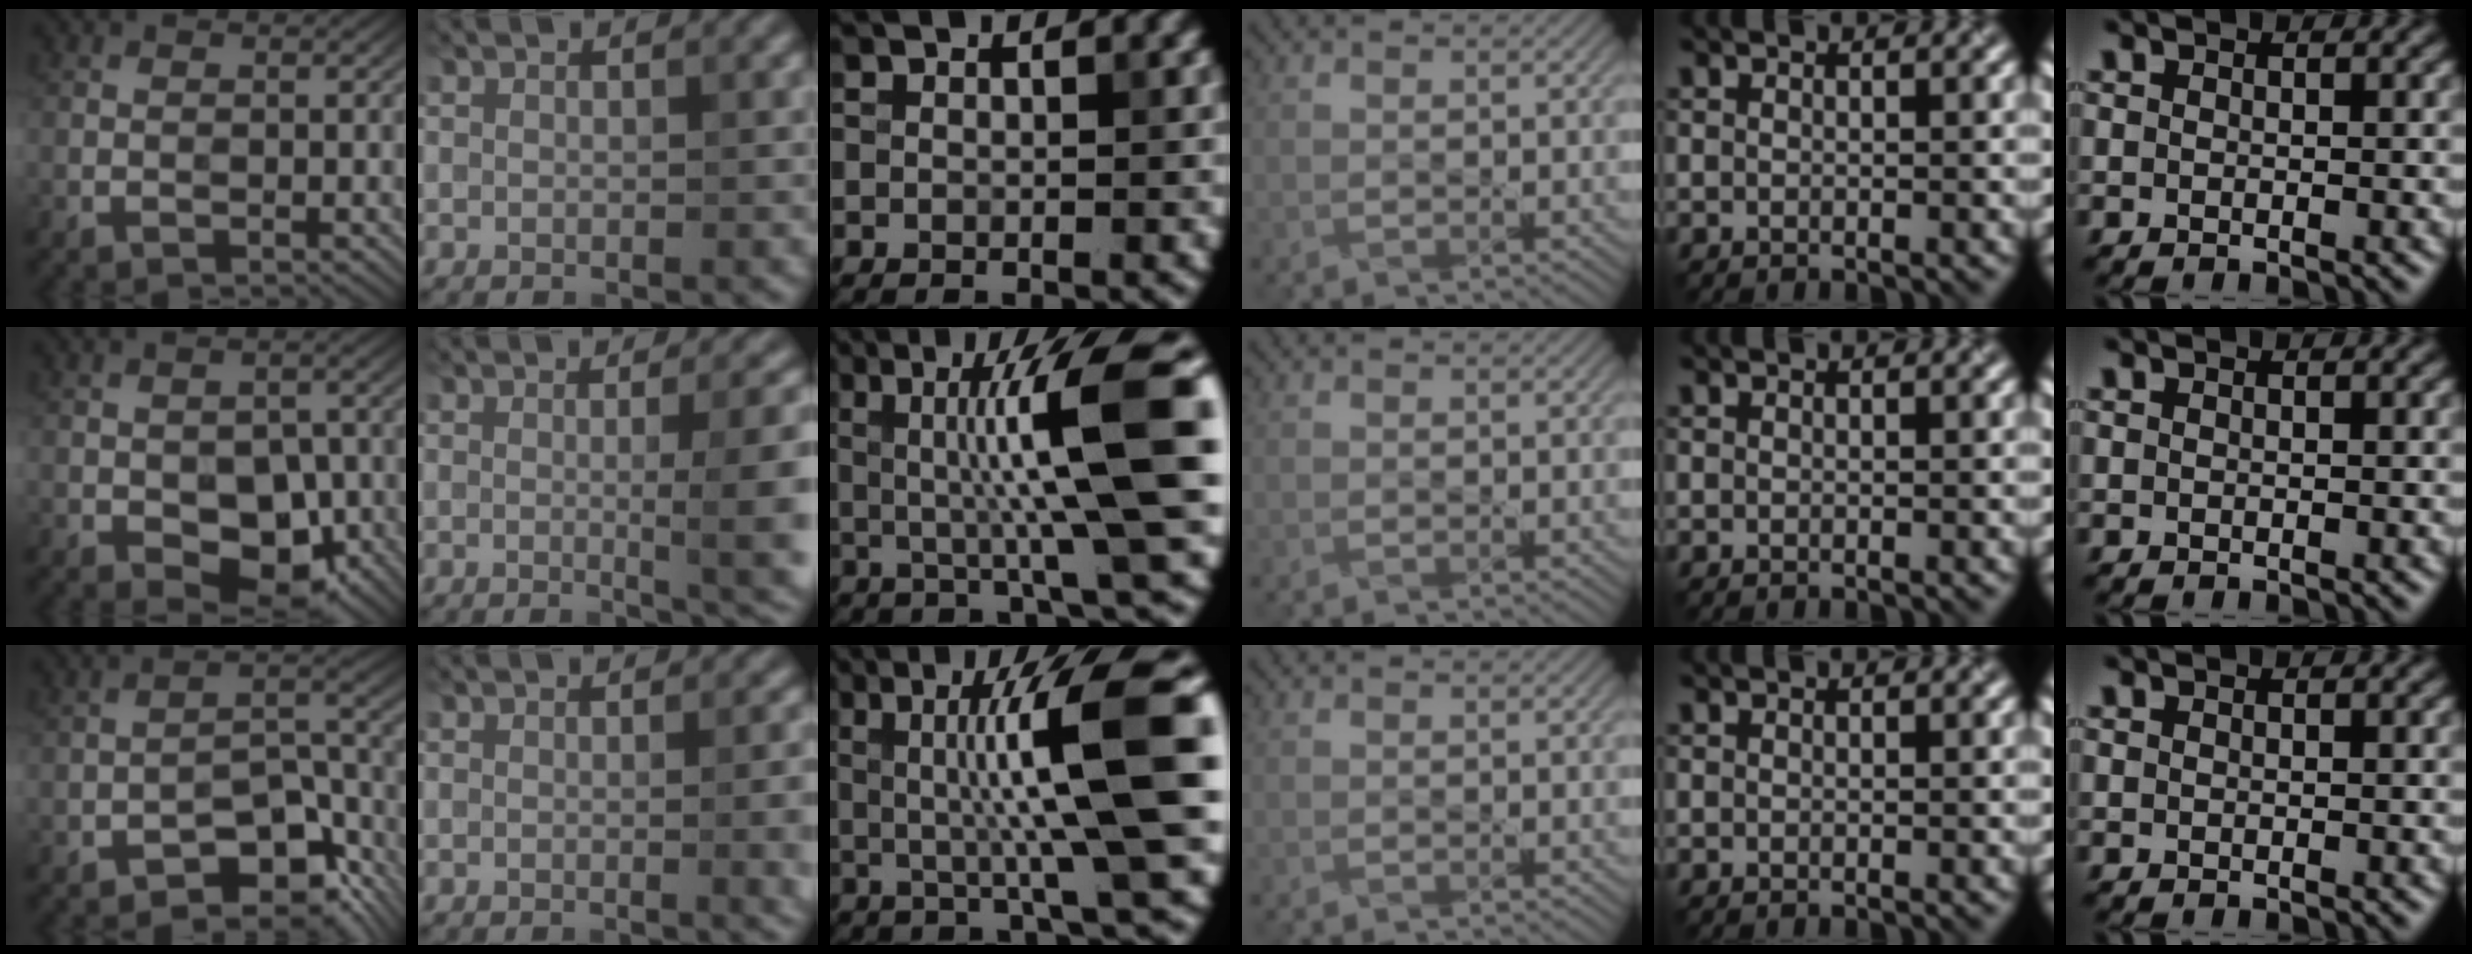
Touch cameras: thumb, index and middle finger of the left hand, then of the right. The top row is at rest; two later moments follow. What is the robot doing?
{"motion": "shake", "object": "plastic piggy bank"}